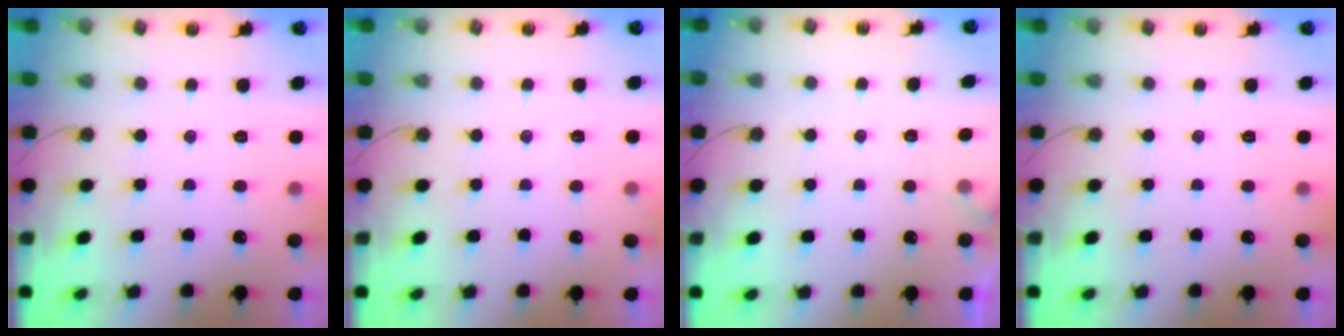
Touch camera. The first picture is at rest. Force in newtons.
{"total": 3.5, "press": 3.5, "slide": 0.6}
{"total": 4.0, "press": 3.9, "slide": 0.6}
{"total": 0.0}